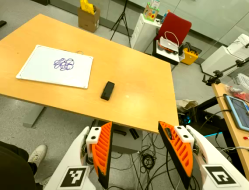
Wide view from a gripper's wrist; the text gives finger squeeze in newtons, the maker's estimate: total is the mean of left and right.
{"total": 0.0}